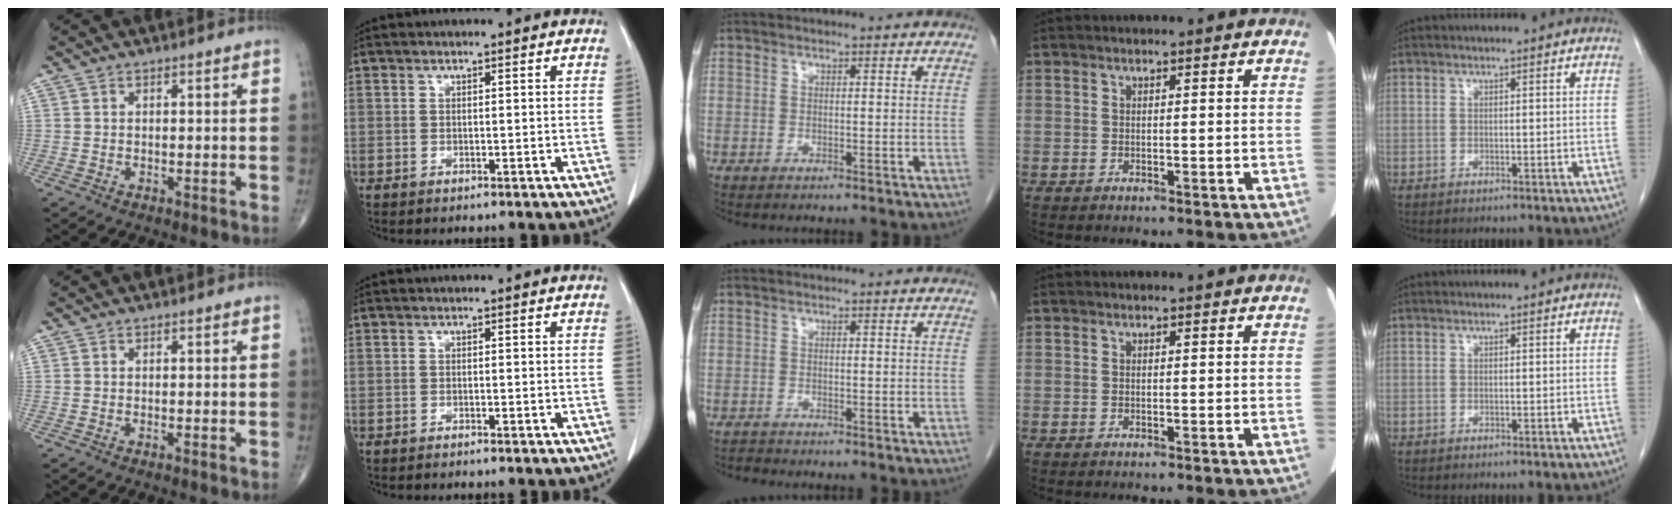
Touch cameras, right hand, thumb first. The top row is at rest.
{"index": {"total": 1.1, "force": [-0.9, -0.1, 0.5], "torque": [-0.009, 0.000, -0.012]}, "middle": {"total": 0.6, "force": [-0.6, 0.0, -0.2], "torque": [-0.004, -0.005, -0.013]}}